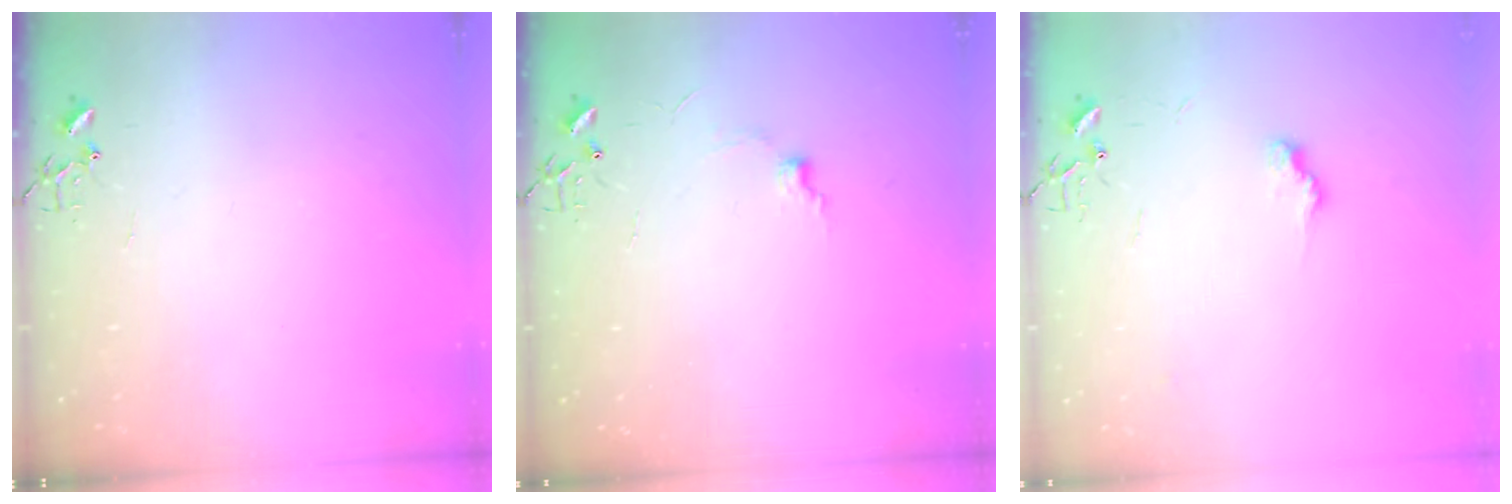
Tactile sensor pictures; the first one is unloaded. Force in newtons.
{"total": 5.3, "press": 5.2, "slide": 0.7}
{"total": 7.1, "press": 7.1, "slide": 0.5}